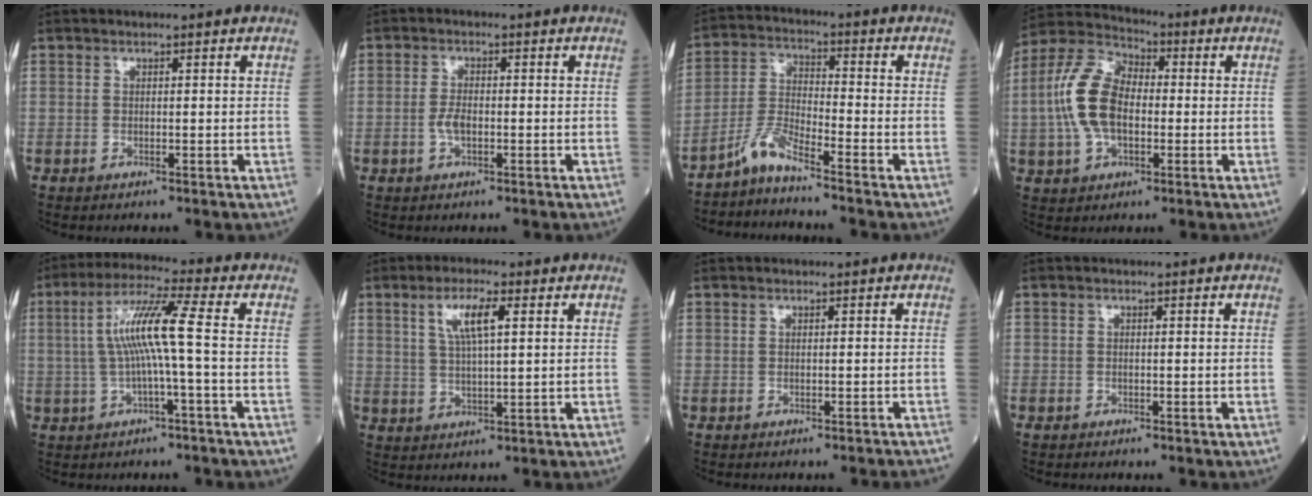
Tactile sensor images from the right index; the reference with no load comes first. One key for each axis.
{"total": 2.5, "fx": -0.6, "fy": 1.1, "fz": 2.1, "tx": -0.047, "ty": 0.002, "tz": -0.013}
{"total": 5.3, "fx": -4.6, "fy": -0.4, "fz": 2.7, "tx": -0.064, "ty": -0.016, "tz": -0.099}
{"total": 11.8, "fx": -0.7, "fy": 6.8, "fz": 9.7, "tx": -0.226, "ty": 0.029, "tz": -0.015}
{"total": 8.6, "fx": -0.1, "fy": -0.7, "fz": 8.6, "tx": -0.165, "ty": 0.019, "tz": -0.001}
{"total": 6.0, "fx": 2.4, "fy": 1.0, "fz": 5.4, "tx": -0.106, "ty": 0.006, "tz": 0.047}
{"total": 2.9, "fx": -2.7, "fy": -0.5, "fz": 1.0, "tx": -0.006, "ty": 0.001, "tz": -0.032}
{"total": 0.8, "fx": -0.6, "fy": 0.5, "fz": 0.0, "tx": -0.003, "ty": 0.005, "tz": -0.014}